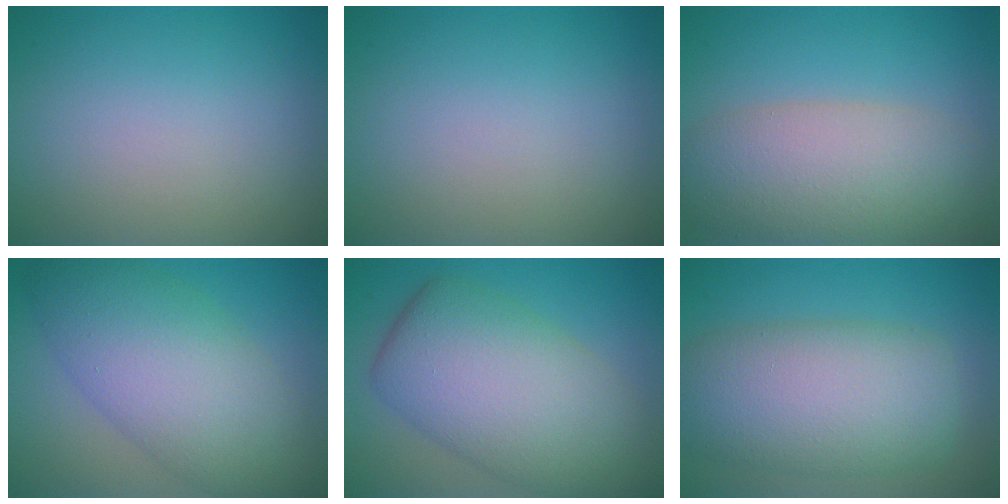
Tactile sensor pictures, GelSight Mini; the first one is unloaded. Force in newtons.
{"total": 0.0}
{"total": 7.5, "press": 7.5, "slide": 0.5}
{"total": 9.5, "press": 9.5, "slide": 0.2}
{"total": 10.7, "press": 10.7, "slide": 0.4}
{"total": 9.5, "press": 9.4, "slide": 0.4}